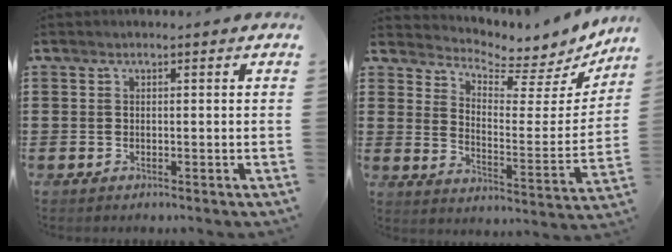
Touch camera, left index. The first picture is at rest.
{"total": 4.2, "force": [4.0, 0.8, 0.9], "torque": [-0.033, -0.051, 0.060]}